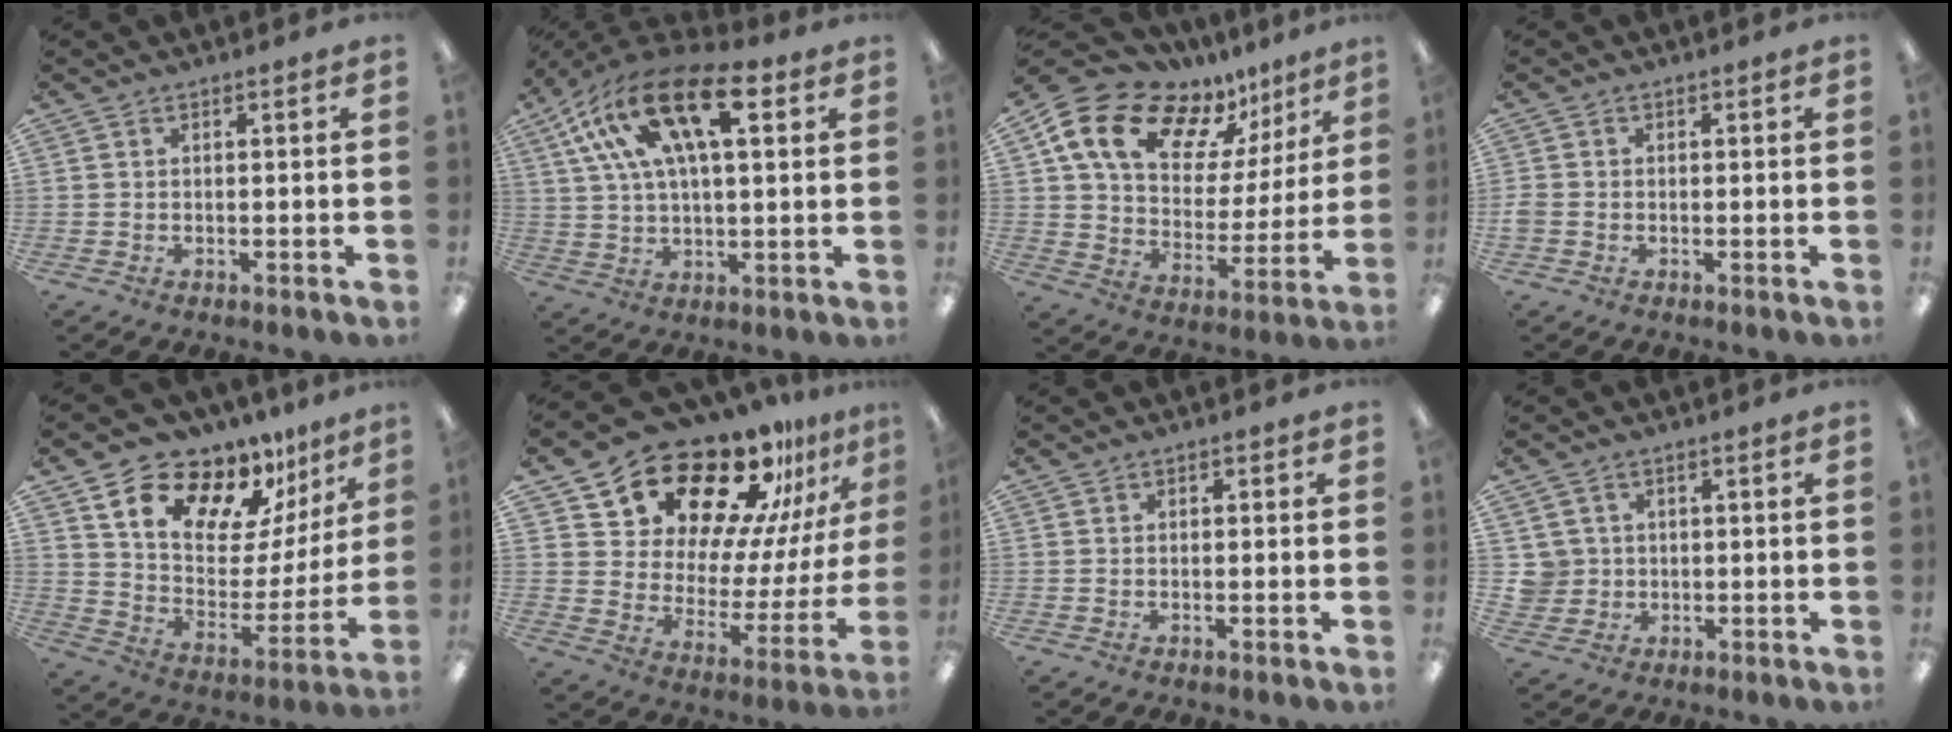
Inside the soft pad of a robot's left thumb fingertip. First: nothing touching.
{"total": 21.3, "force": [9.5, 10.2, 16.1], "torque": [-0.306, -0.029, 0.158]}
{"total": 16.8, "force": [11.1, 10.1, 7.6], "torque": [-0.140, -0.065, 0.199]}
{"total": 1.5, "force": [-0.7, 1.3, 0.3], "torque": [-0.002, 0.002, -0.013]}
{"total": 17.0, "force": [13.9, 7.9, 5.9], "torque": [-0.116, -0.106, 0.249]}
{"total": 20.4, "force": [17.0, 8.8, 7.1], "torque": [-0.120, -0.134, 0.298]}
{"total": 0.5, "force": [-0.1, 0.5, 0.0], "torque": [0.000, 0.002, -0.002]}
{"total": 4.3, "force": [0.7, 4.2, -0.1], "torque": [-0.012, 0.004, 0.012]}